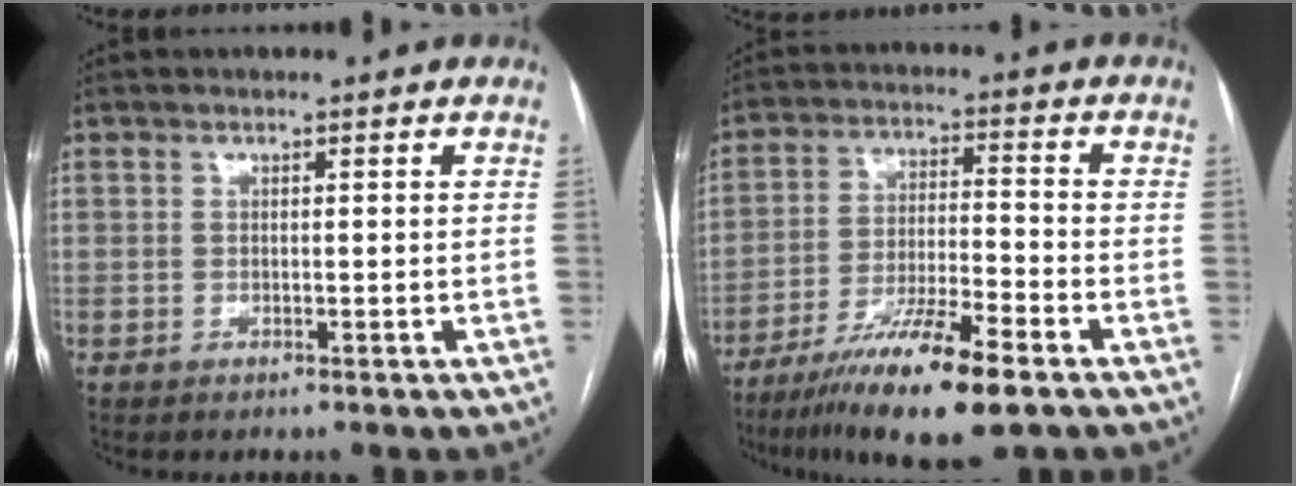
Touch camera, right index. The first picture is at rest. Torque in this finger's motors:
{"motor_torque": [0.45, -0.51, 0.70, 0.15]}